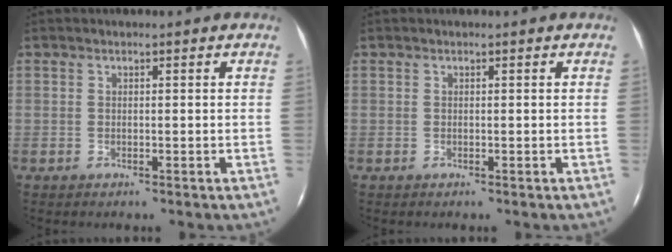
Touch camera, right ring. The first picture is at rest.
{"total": 0.0}